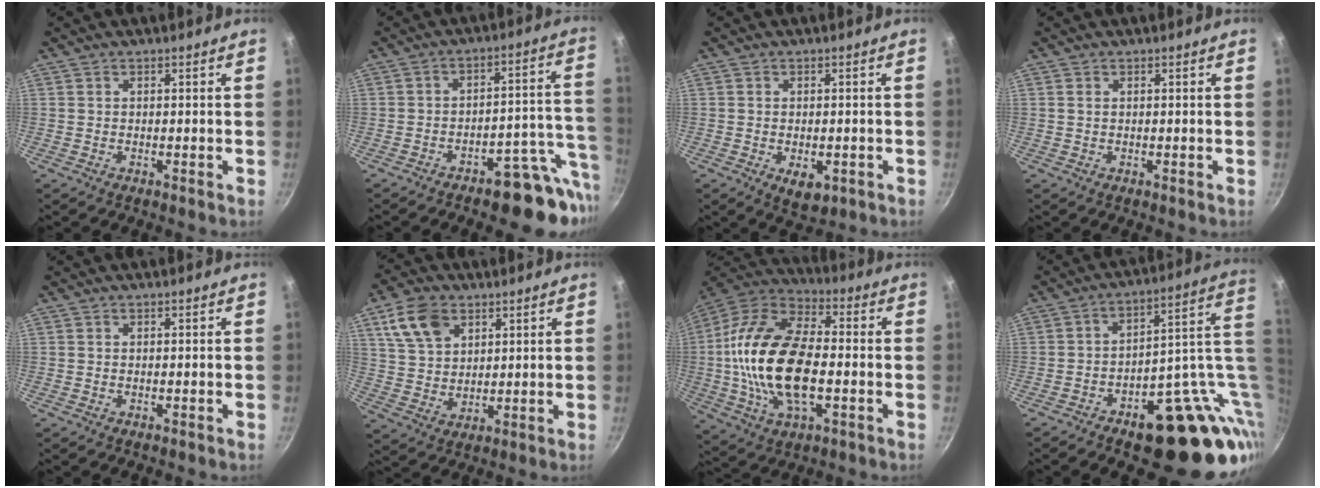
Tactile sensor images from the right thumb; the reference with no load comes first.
{"total": 12.8, "force": [-7.1, 5.7, 8.9], "torque": [-0.057, 0.062, -0.097]}
{"total": 5.0, "force": [-1.5, 2.9, 3.8], "torque": [-0.047, -0.004, -0.015]}
{"total": 0.7, "force": [0.1, 0.5, 0.5], "torque": [-0.009, 0.002, 0.001]}
{"total": 0.0}
{"total": 10.9, "force": [5.2, 7.3, 6.3], "torque": [-0.101, -0.009, 0.103]}
{"total": 23.2, "force": [-2.0, 12.3, 19.5], "torque": [-0.375, 0.029, -0.044]}
{"total": 23.7, "force": [-2.3, 12.6, 19.9], "torque": [-0.194, 0.027, -0.012]}